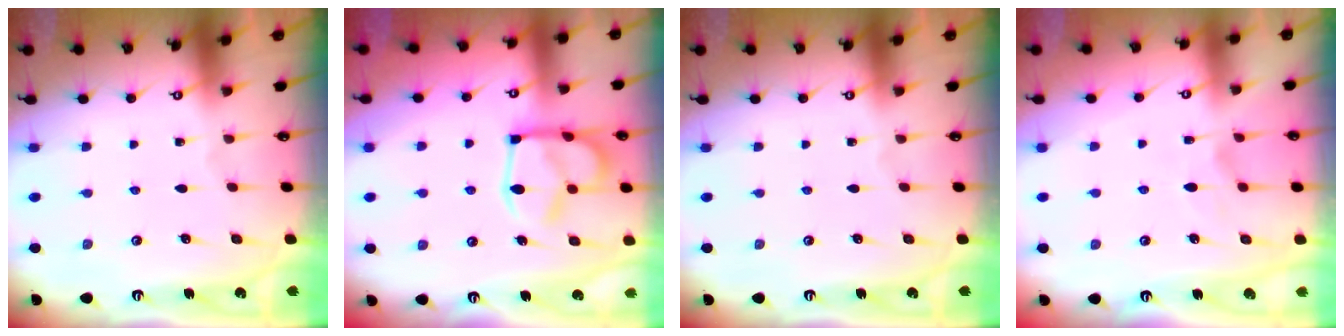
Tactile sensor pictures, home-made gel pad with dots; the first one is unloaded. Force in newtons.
{"total": 15.0, "press": 15.0, "slide": 1.1}
{"total": 0.0}
{"total": 2.0, "press": 1.6, "slide": 1.2}